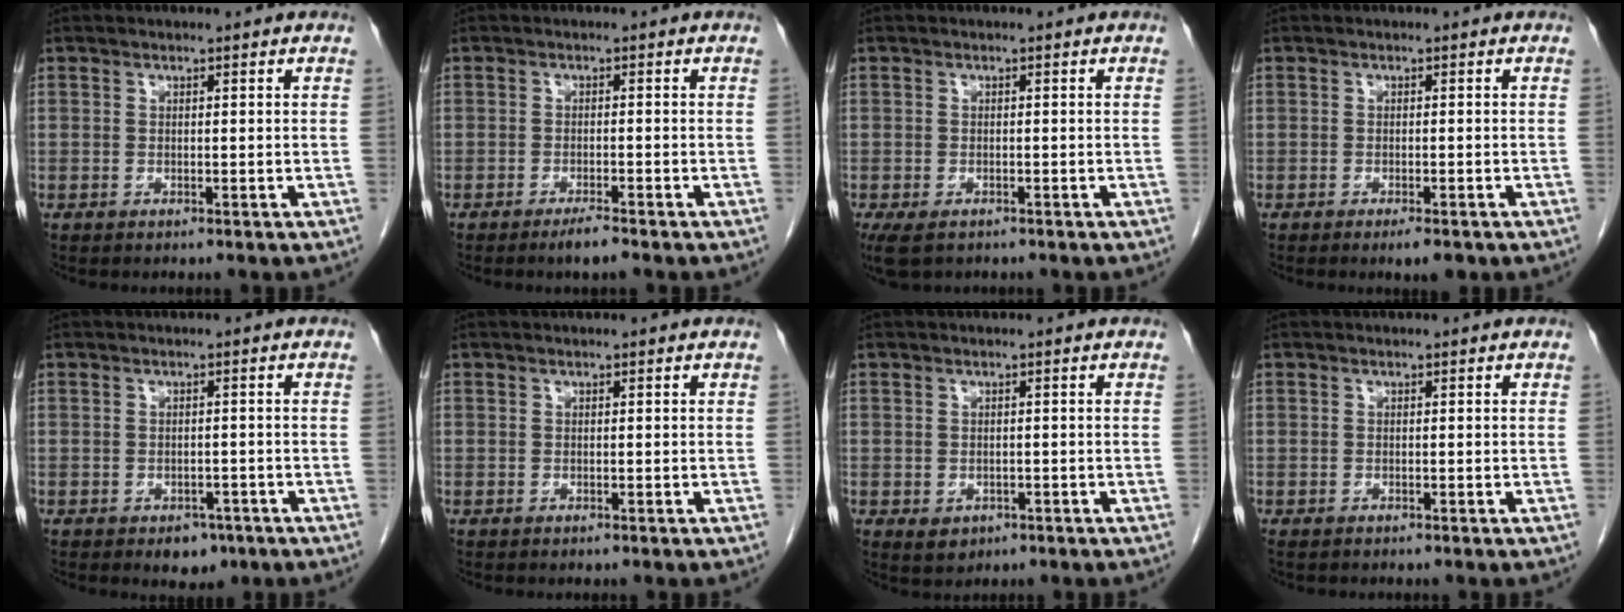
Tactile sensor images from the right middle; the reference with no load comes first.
{"total": 2.3, "force": [-1.8, 0.0, 1.4], "torque": [-0.032, -0.006, -0.031]}
{"total": 4.3, "force": [-2.9, 2.1, 2.3], "torque": [-0.047, -0.010, -0.046]}
{"total": 2.5, "force": [-1.7, 0.5, 1.8], "torque": [-0.025, -0.005, -0.020]}
{"total": 3.2, "force": [-2.0, 1.9, 1.5], "torque": [-0.016, 0.001, -0.017]}
{"total": 0.0}
{"total": 2.3, "force": [-0.9, 1.8, 1.1], "torque": [-0.014, 0.001, -0.002]}
{"total": 0.6, "force": [-0.5, 0.2, 0.2], "torque": [-0.007, -0.001, -0.009]}